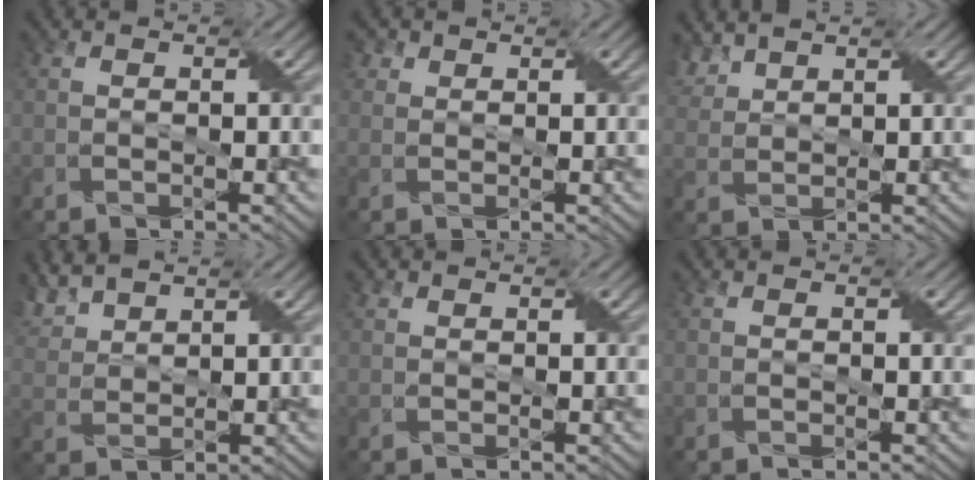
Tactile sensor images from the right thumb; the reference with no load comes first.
{"total": 1.9, "force": [1.2, 1.4, 0.4], "torque": [-0.011, -0.001, 0.021]}
{"total": 3.6, "force": [2.8, 1.5, 1.7], "torque": [-0.053, 0.012, 0.062]}
{"total": 4.7, "force": [3.8, 1.8, 2.2], "torque": [-0.067, 0.016, 0.082]}
{"total": 0.7, "force": [0.5, 0.5, 0.0], "torque": [-0.002, 0.002, 0.010]}
{"total": 0.0}